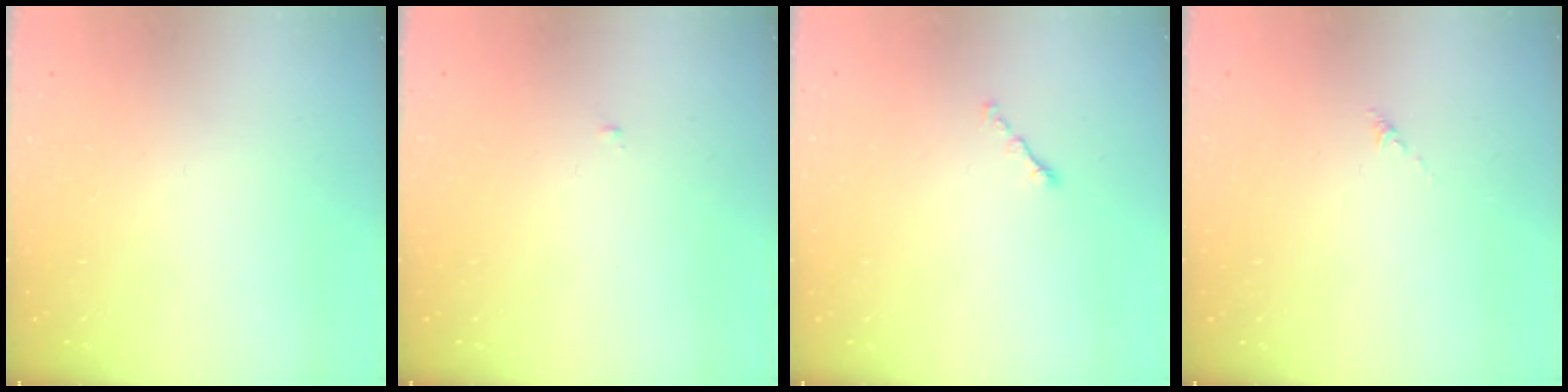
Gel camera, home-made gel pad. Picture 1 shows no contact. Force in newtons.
{"total": 0.6, "press": 0.6, "slide": 0.2}
{"total": 0.8, "press": 0.6, "slide": 0.4}
{"total": 0.0}